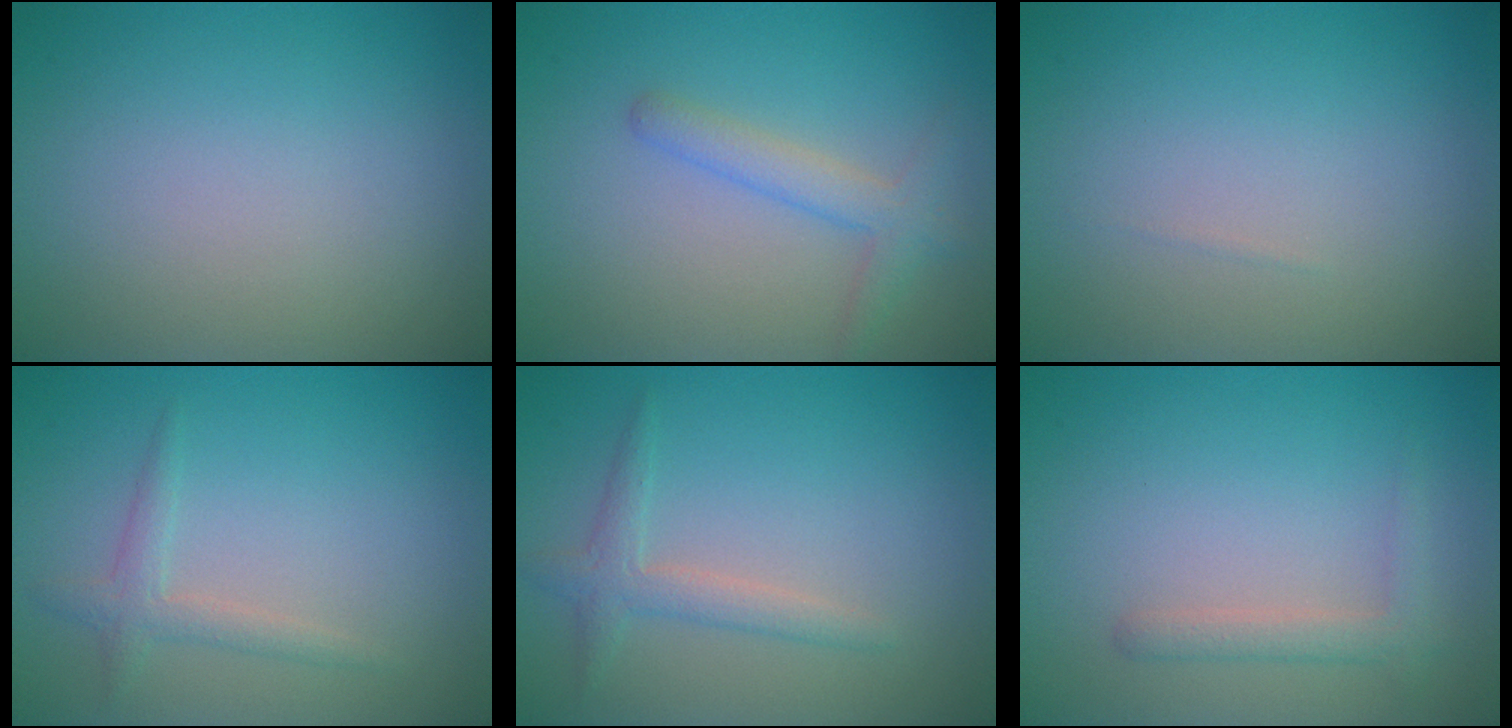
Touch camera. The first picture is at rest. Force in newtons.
{"total": 2.5, "press": 2.5, "slide": 0.1}
{"total": 0.0}
{"total": 1.7, "press": 1.7, "slide": 0.0}
{"total": 2.1, "press": 2.1, "slide": 0.1}
{"total": 1.8, "press": 1.8, "slide": 0.1}